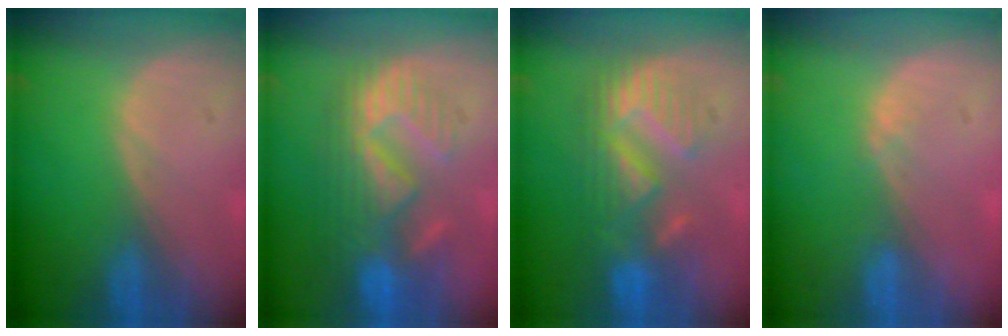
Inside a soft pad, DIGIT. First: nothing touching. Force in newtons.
{"total": 10.8, "press": 9.7, "slide": 4.7}
{"total": 8.8, "press": 8.7, "slide": 1.5}
{"total": 1.0, "press": 0.8, "slide": 0.6}